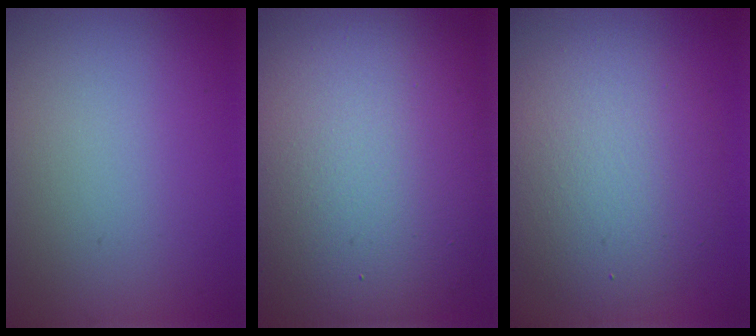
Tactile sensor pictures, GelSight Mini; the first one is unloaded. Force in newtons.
{"total": 15.1, "press": 15.1, "slide": 1.2}
{"total": 6.4, "press": 6.4, "slide": 0.2}